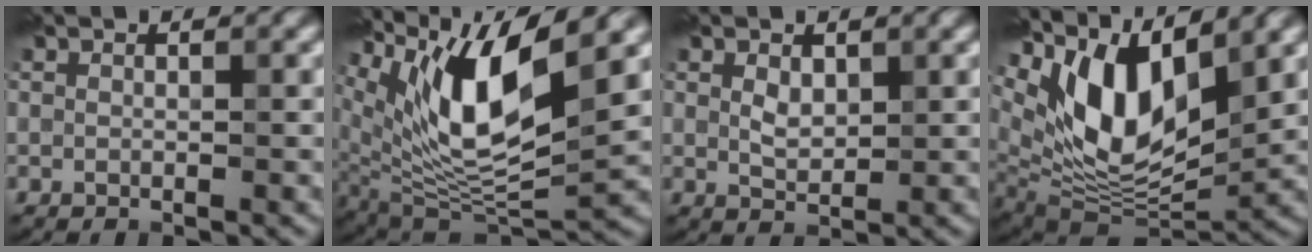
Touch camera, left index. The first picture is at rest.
{"total": 11.6, "force": [5.2, 3.5, 9.8], "torque": [-0.183, -0.002, 0.102]}
{"total": 1.7, "force": [0.8, 0.9, 1.1], "torque": [-0.023, -0.001, 0.018]}
{"total": 11.4, "force": [5.1, 4.8, 9.0], "torque": [-0.166, -0.006, 0.099]}